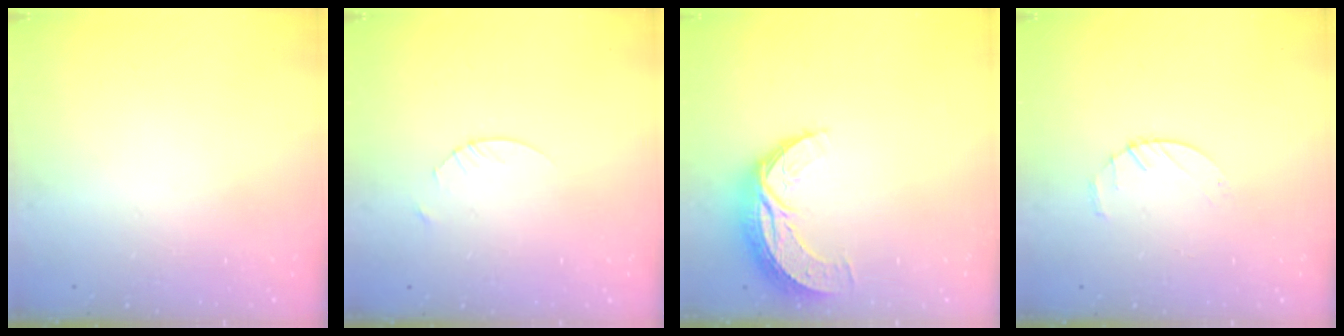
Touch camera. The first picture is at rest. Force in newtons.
{"total": 1.4, "press": 1.4, "slide": 0.2}
{"total": 8.9, "press": 8.9, "slide": 0.6}
{"total": 2.4, "press": 2.3, "slide": 0.3}